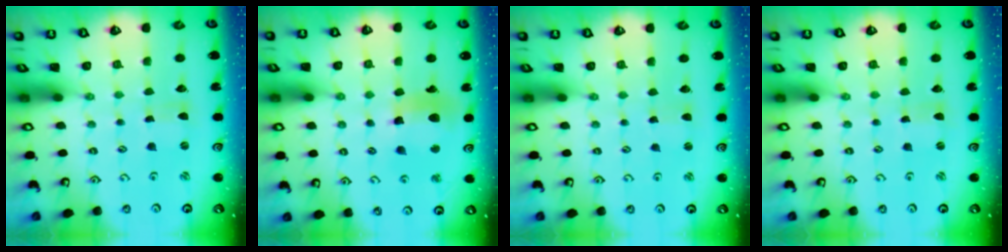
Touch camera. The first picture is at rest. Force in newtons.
{"total": 12.5, "press": 12.5, "slide": 1.3}
{"total": 1.8, "press": 1.7, "slide": 0.2}
{"total": 0.0}